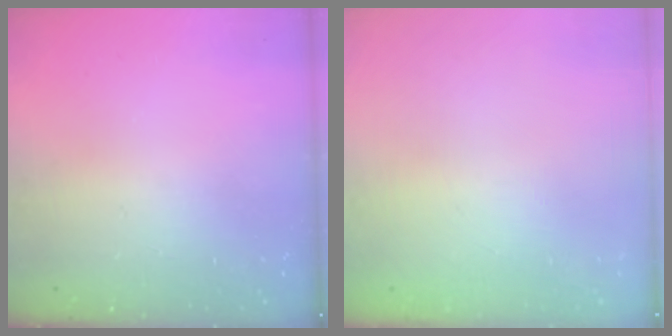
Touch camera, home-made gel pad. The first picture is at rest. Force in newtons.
{"total": 2.7, "press": 2.6, "slide": 0.8}